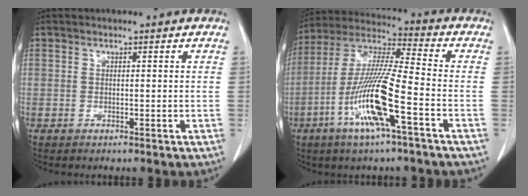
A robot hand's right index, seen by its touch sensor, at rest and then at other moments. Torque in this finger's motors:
{"motor_torque": [2.14, 0.00, 0.46, 0.21]}